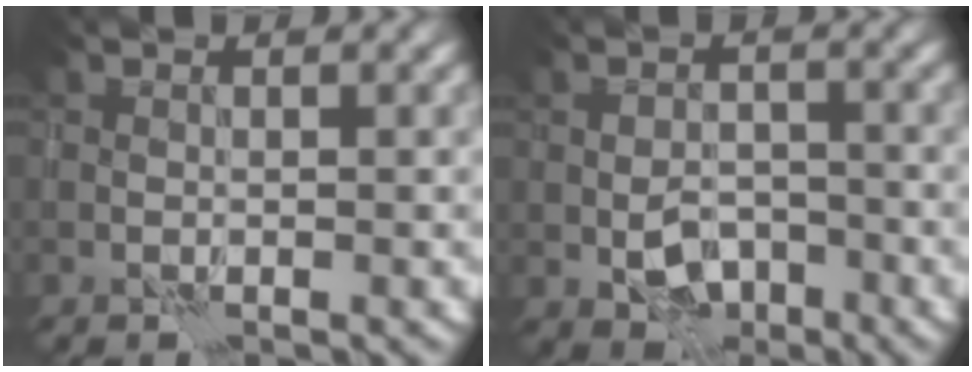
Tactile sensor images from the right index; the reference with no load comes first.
{"total": 3.3, "force": [-1.4, 2.2, 2.0], "torque": [-0.032, -0.001, -0.022]}